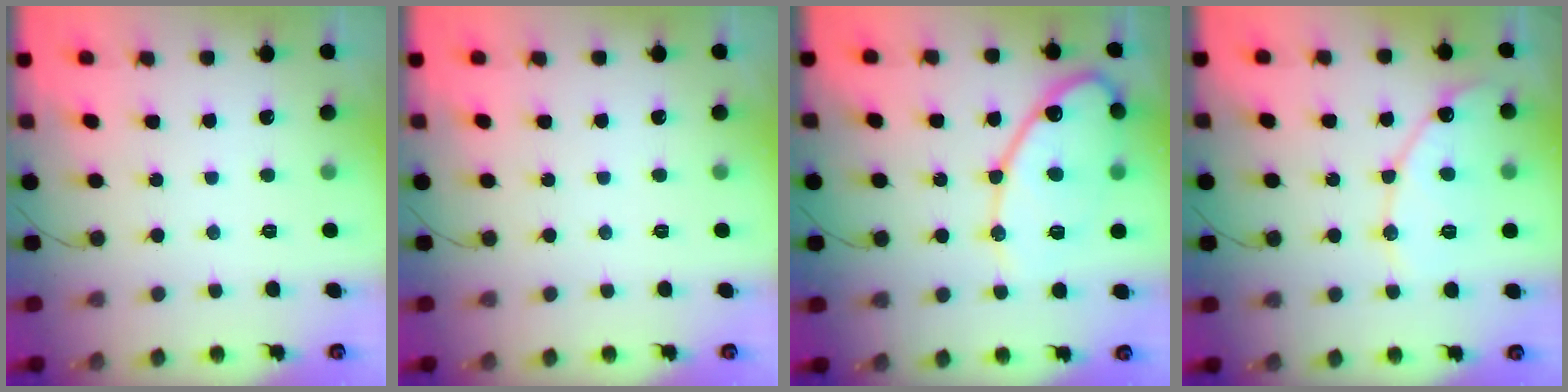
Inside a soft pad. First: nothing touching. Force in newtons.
{"total": 0.0}
{"total": 14.4, "press": 14.3, "slide": 1.3}
{"total": 11.0, "press": 10.9, "slide": 0.9}